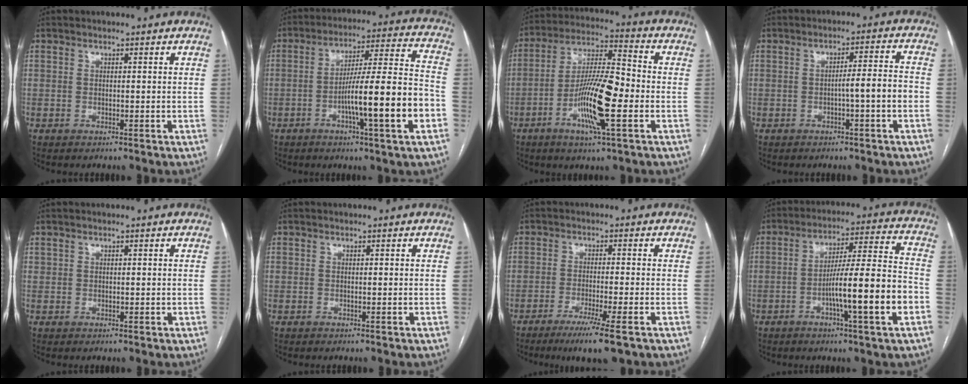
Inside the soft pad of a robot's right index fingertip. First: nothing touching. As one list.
[{"total": 15.7, "force": [-5.0, 0.1, 14.9], "torque": [-0.239, 0.005, -0.079]}, {"total": 13.7, "force": [-4.3, 1.2, 12.9], "torque": [-0.247, -0.002, -0.081]}, {"total": 4.8, "force": [-1.5, -0.2, 4.5], "torque": [-0.065, 0.012, -0.022]}, {"total": 0.5, "force": [0.3, 0.4, 0.2], "torque": [0.001, 0.004, 0.006]}, {"total": 0.0}, {"total": 7.3, "force": [-4.5, -0.4, 5.7], "torque": [-0.094, -0.020, -0.074]}, {"total": 13.8, "force": [-4.4, -0.2, 13.1], "torque": [-0.211, 0.008, -0.071]}]